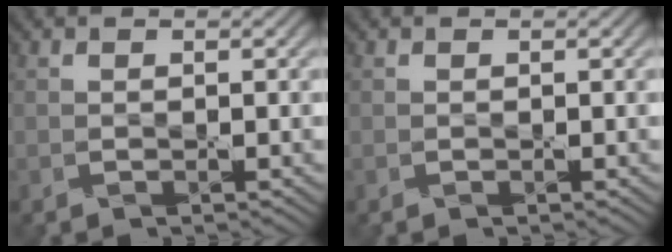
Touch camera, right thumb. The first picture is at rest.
{"total": 0.0}